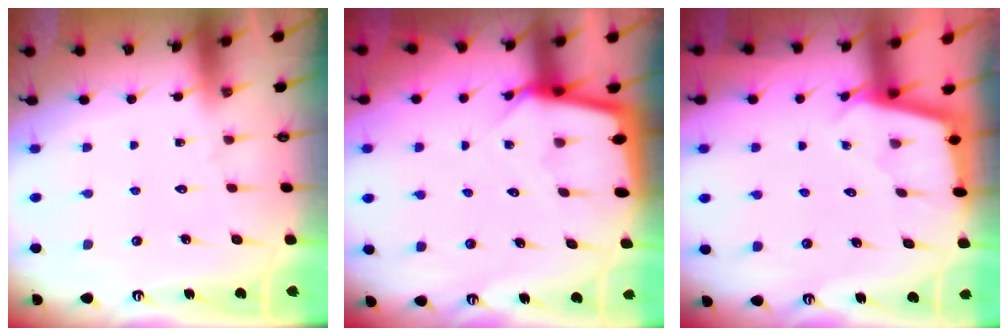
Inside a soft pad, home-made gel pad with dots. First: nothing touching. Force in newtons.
{"total": 3.7, "press": 3.7, "slide": 0.3}
{"total": 2.1, "press": 2.1, "slide": 0.2}